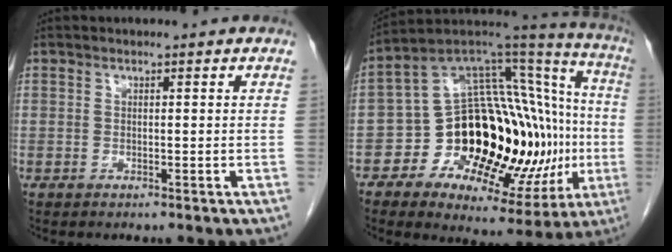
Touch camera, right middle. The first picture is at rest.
{"total": 27.7, "force": [-4.1, 11.3, 25.0], "torque": [-0.322, 0.042, -0.049]}